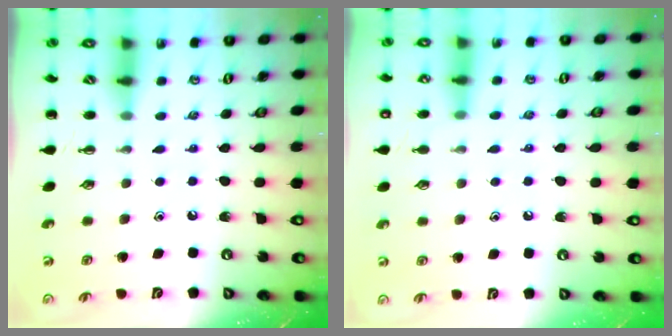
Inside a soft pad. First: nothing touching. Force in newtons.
{"total": 5.9, "press": 5.6, "slide": 1.8}